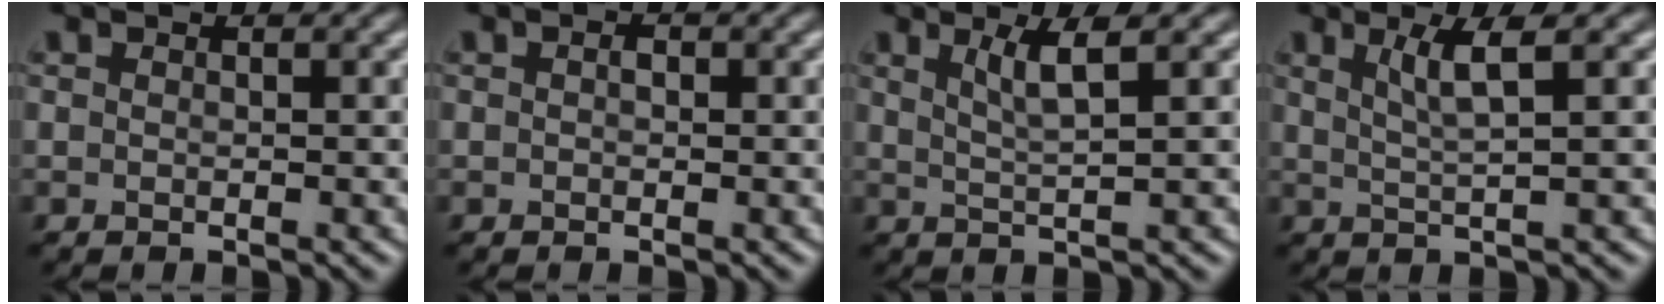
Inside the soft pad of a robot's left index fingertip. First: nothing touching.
{"total": 0.8, "force": [0.1, 0.5, 0.6], "torque": [-0.009, 0.000, -0.001]}
{"total": 2.8, "force": [1.3, 0.5, 2.4], "torque": [-0.039, -0.001, 0.024]}
{"total": 3.2, "force": [1.3, 0.5, 2.8], "torque": [-0.046, -0.001, 0.026]}